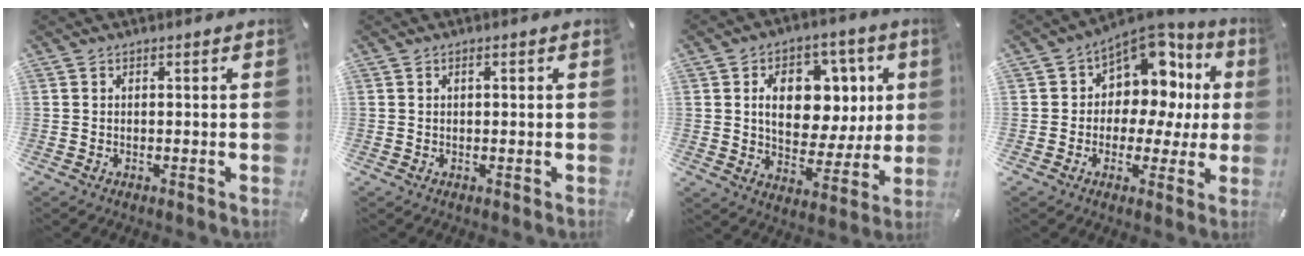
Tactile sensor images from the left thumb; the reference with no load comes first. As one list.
[{"total": 0.8, "force": [0.2, 0.4, 0.7], "torque": [-0.013, 0.004, 0.003]}, {"total": 14.4, "force": [3.6, 10.9, 8.7], "torque": [-0.122, -0.008, 0.067]}, {"total": 11.2, "force": [5.2, 8.2, 5.6], "torque": [-0.073, -0.058, 0.094]}]